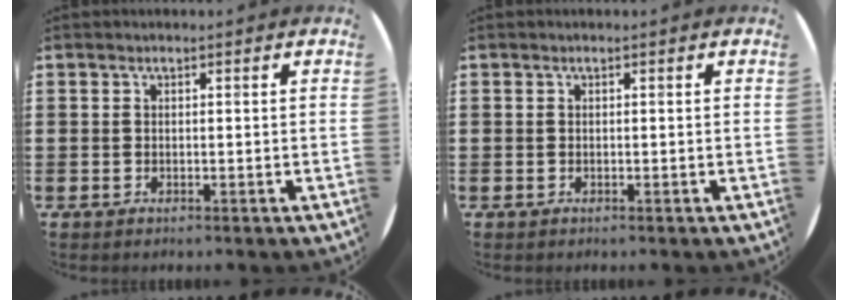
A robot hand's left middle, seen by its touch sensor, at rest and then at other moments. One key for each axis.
{"total": 0.0}